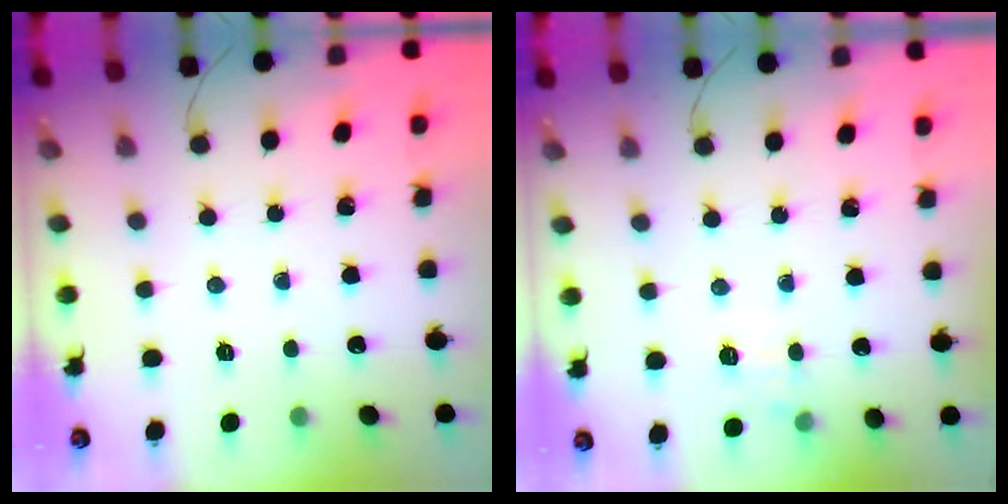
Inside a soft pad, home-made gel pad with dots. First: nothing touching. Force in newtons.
{"total": 6.7, "press": 6.5, "slide": 1.5}